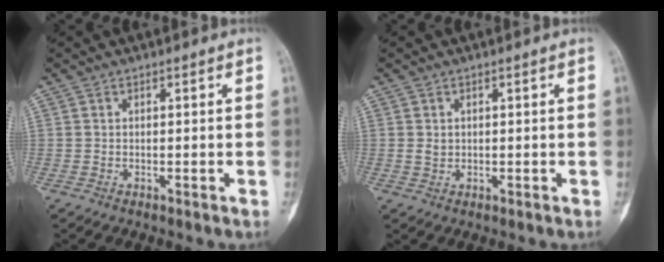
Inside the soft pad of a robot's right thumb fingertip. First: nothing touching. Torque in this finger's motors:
{"motor_torque": [0.26, 0.09, 0.33, -0.05, 0.05]}